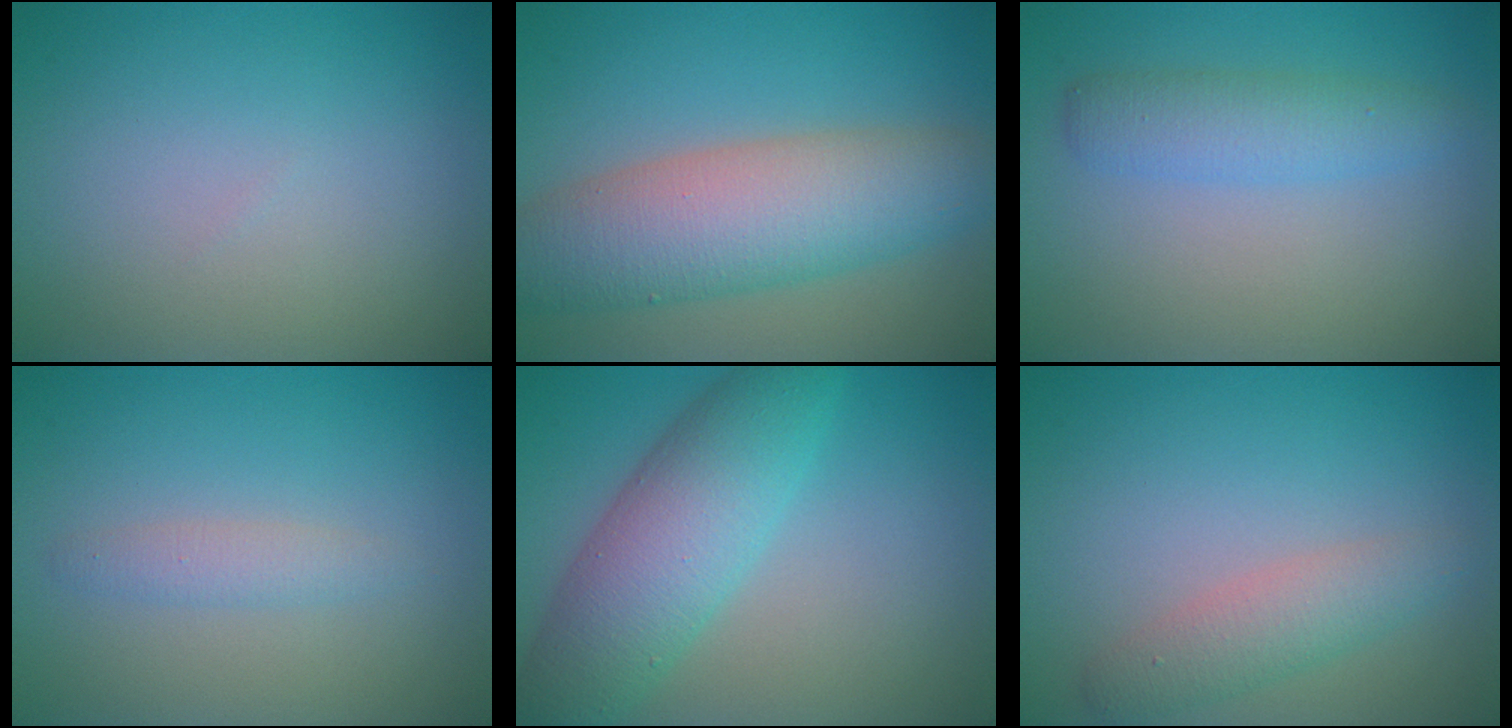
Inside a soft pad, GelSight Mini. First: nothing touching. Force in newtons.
{"total": 8.4, "press": 8.4, "slide": 0.3}
{"total": 2.9, "press": 2.9, "slide": 0.1}
{"total": 1.5, "press": 1.5, "slide": 0.0}
{"total": 7.4, "press": 7.4, "slide": 0.2}
{"total": 2.8, "press": 2.8, "slide": 0.1}